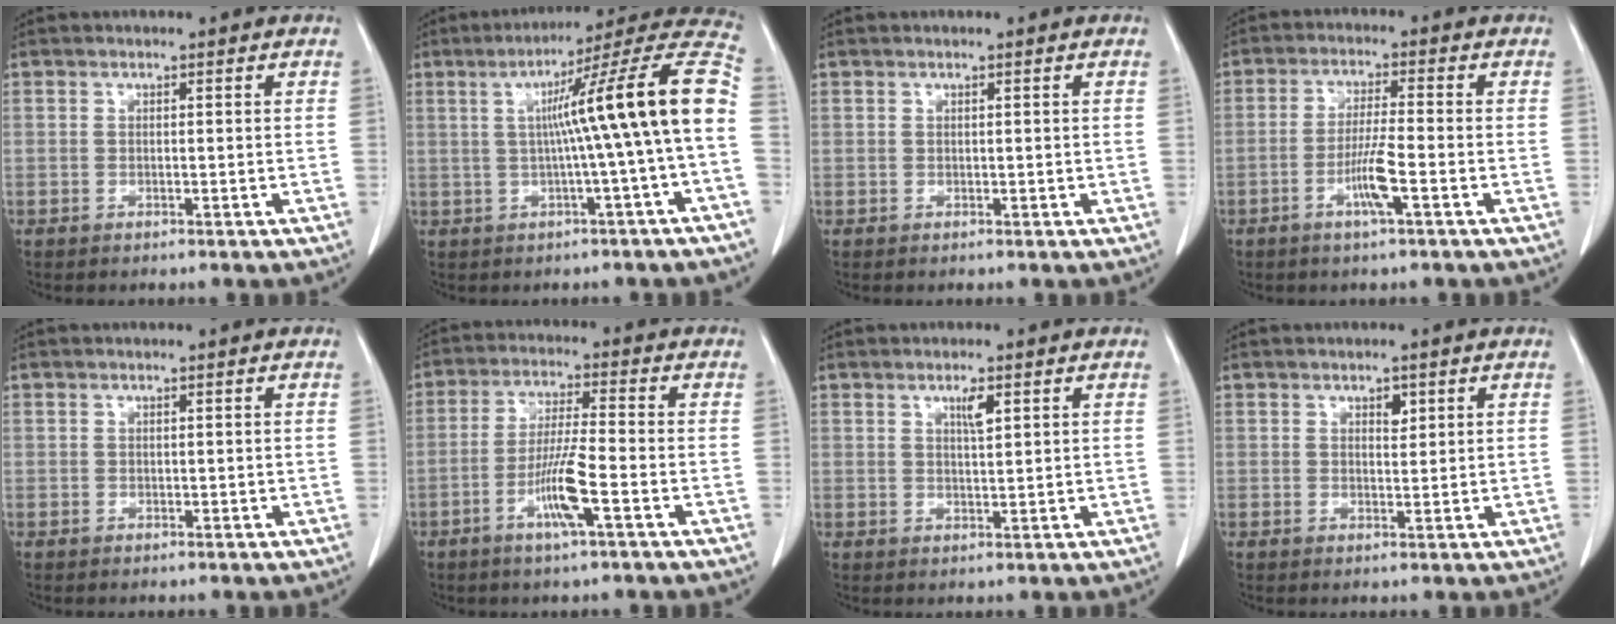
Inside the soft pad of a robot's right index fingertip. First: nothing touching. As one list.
[{"total": 16.0, "force": [0.3, -1.3, 16.0], "torque": [-0.214, 0.036, 0.000]}, {"total": 0.0}, {"total": 5.6, "force": [-2.3, -0.2, 5.1], "torque": [-0.099, -0.007, -0.046]}, {"total": 0.0}, {"total": 7.6, "force": [-3.1, -0.1, 6.9], "torque": [-0.137, -0.007, -0.061]}, {"total": 2.3, "force": [1.3, 0.5, 1.8], "torque": [-0.034, -0.002, 0.026]}, {"total": 1.7, "force": [1.0, 0.9, 1.0], "torque": [-0.012, -0.004, 0.017]}]